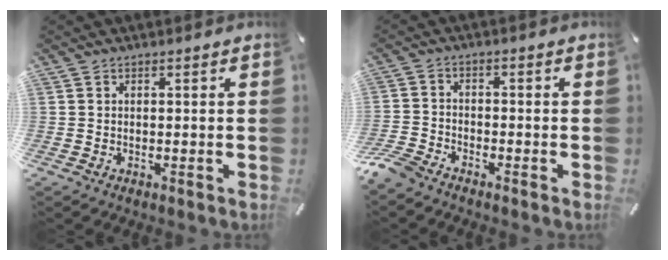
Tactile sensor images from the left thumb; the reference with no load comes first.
{"total": 4.8, "force": [-4.1, 1.8, 1.8], "torque": [-0.059, 0.008, -0.087]}